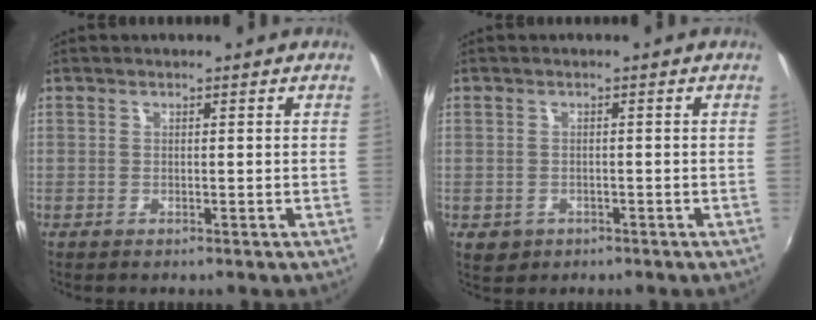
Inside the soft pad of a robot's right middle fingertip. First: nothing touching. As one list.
[{"total": 3.2, "force": [-1.3, 2.6, 1.3], "torque": [-0.031, -0.003, -0.013]}]